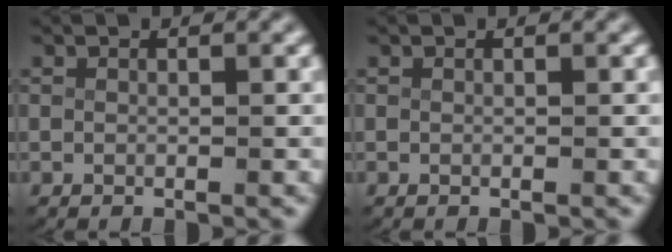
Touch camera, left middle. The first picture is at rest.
{"total": 0.0}